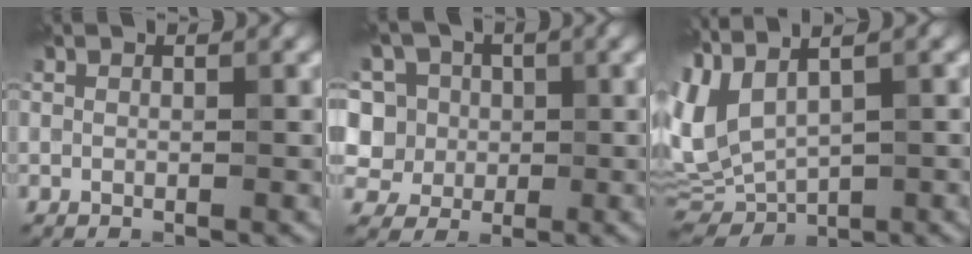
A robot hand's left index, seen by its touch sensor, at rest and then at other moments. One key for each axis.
{"total": 8.3, "fx": 2.2, "fy": 7.5, "fz": 2.8, "tx": -0.061, "ty": 0.040, "tz": 0.016}
{"total": 7.9, "fx": 1.7, "fy": 3.4, "fz": 6.9, "tx": -0.174, "ty": -0.002, "tz": 0.051}